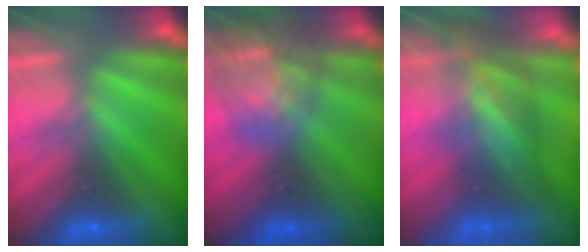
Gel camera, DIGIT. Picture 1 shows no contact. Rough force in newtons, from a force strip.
{"total": 8.0}
{"total": 9.0}